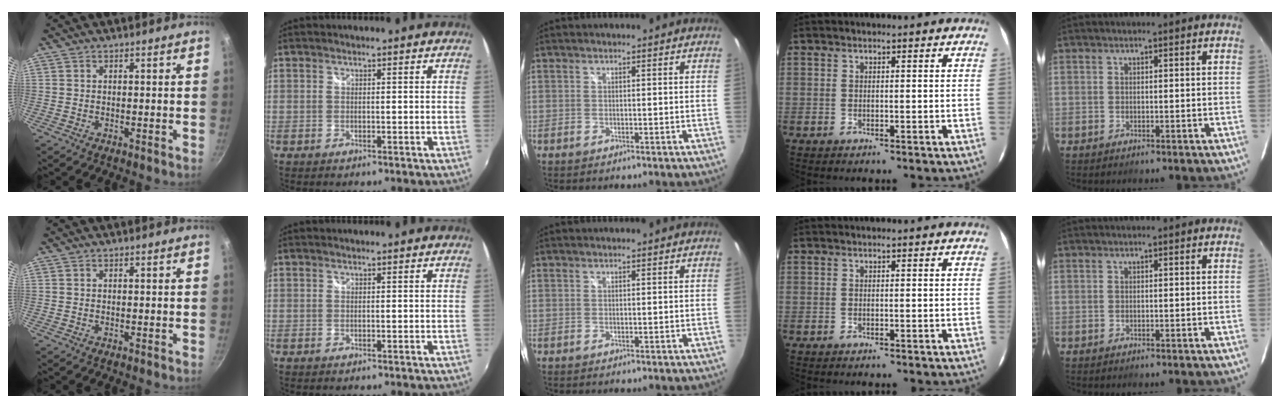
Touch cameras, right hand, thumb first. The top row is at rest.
{}